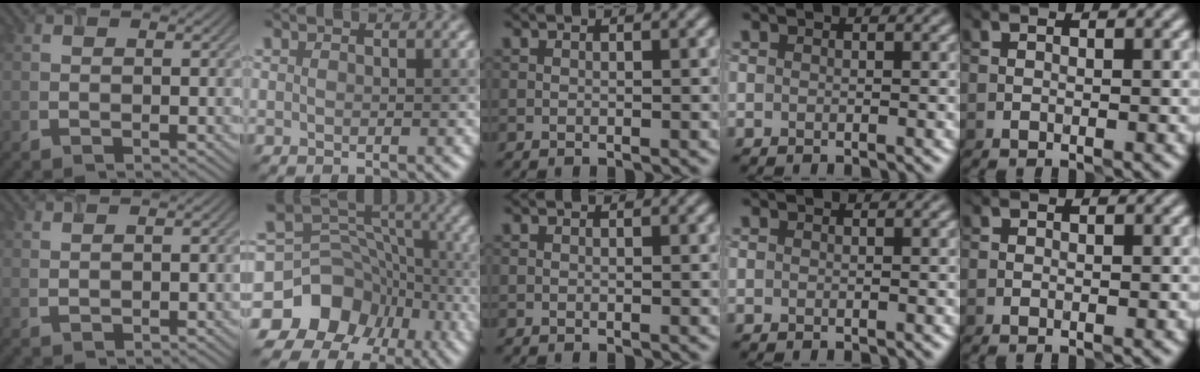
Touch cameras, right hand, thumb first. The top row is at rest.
{"thumb": {"total": 0.8, "force": [0.4, -0.7, -0.2], "torque": [-0.003, 0.007, 0.016]}, "index": {"total": 12.5, "force": [-6.5, 10.1, 3.4], "torque": [-0.069, 0.011, -0.103]}}